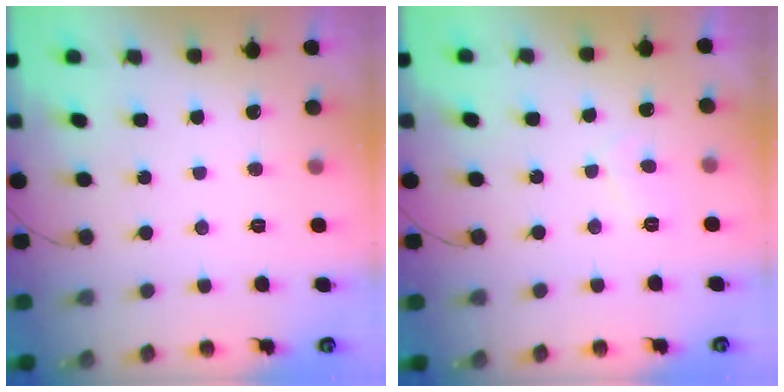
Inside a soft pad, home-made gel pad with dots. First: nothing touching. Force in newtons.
{"total": 1.3, "press": 1.2, "slide": 0.6}